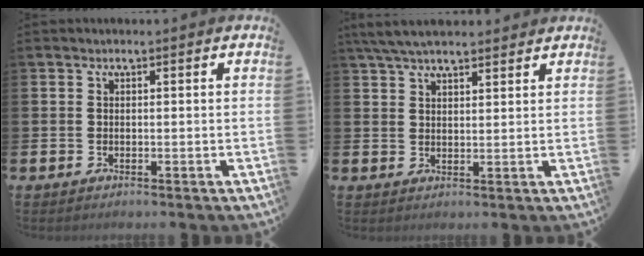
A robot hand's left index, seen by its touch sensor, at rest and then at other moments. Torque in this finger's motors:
{"motor_torque": [0.21, -0.40, 0.90, 0.21]}